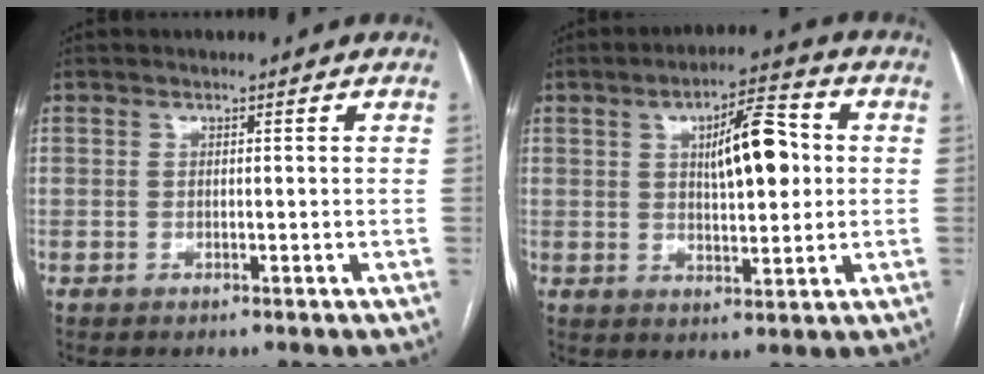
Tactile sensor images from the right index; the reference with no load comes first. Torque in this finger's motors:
{"motor_torque": [0.36, 0.04, 0.44, 0.08]}